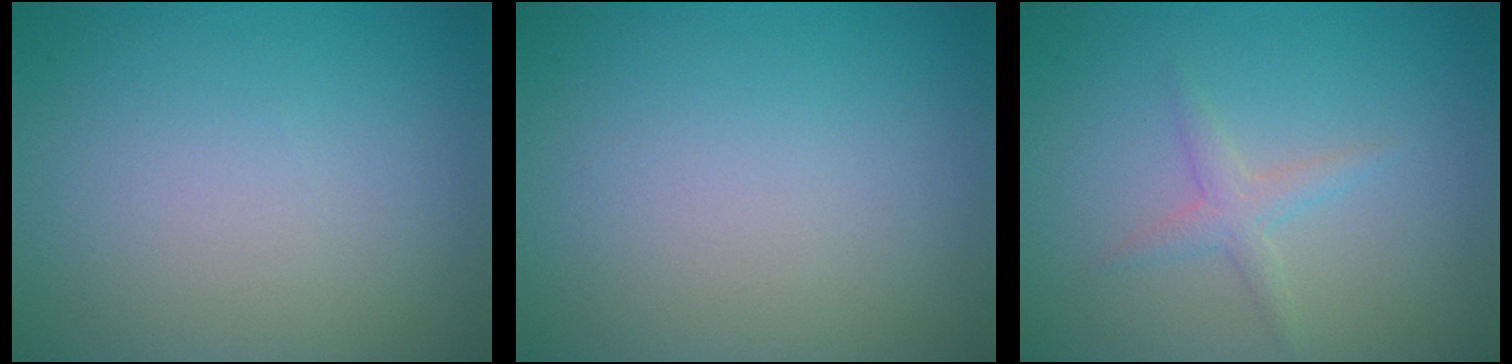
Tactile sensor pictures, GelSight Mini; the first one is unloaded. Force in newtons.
{"total": 0.0}
{"total": 1.6, "press": 1.6, "slide": 0.0}